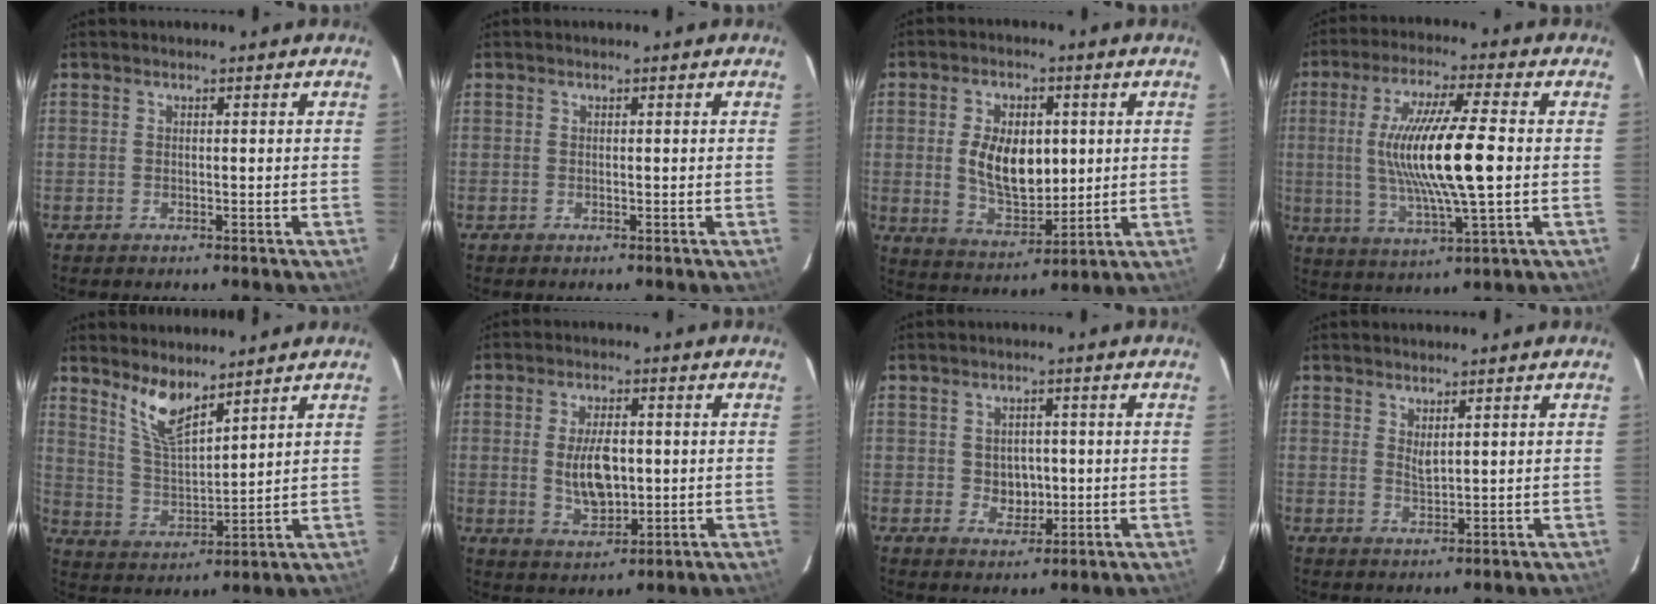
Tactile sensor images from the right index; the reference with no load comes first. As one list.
[{"total": 0.0}, {"total": 11.6, "force": [1.2, 6.5, 9.5], "torque": [-0.181, 0.001, 0.034]}, {"total": 16.2, "force": [0.1, 2.0, 16.1], "torque": [-0.301, -0.009, 0.007]}, {"total": 8.4, "force": [6.3, 2.1, 5.0], "torque": [-0.099, -0.006, 0.132]}, {"total": 8.4, "force": [0.0, 4.2, 7.3], "torque": [-0.137, -0.004, 0.008]}, {"total": 4.3, "force": [-0.2, 3.8, 2.1], "torque": [-0.034, 0.002, 0.004]}, {"total": 2.0, "force": [1.3, 0.5, 1.4], "torque": [-0.025, -0.004, 0.022]}]